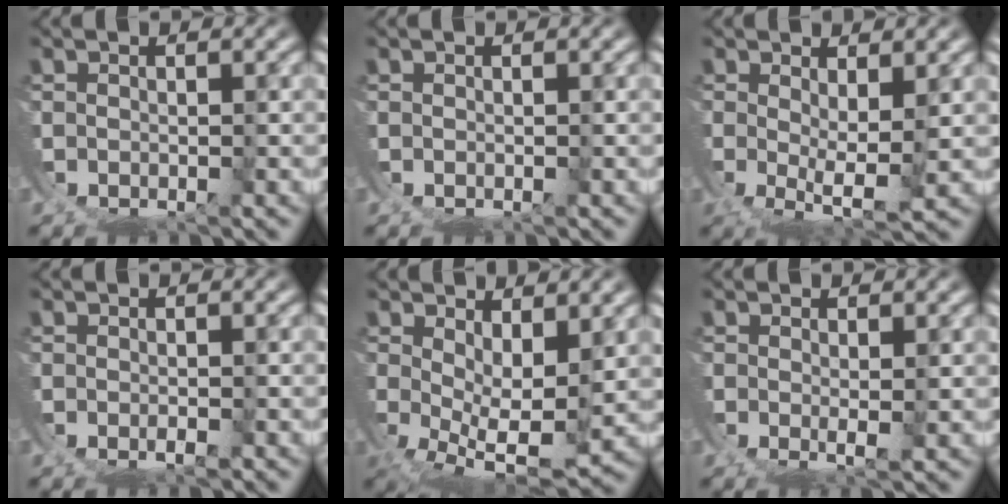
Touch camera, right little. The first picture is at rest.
{"total": 0.0}
{"total": 3.0, "force": [-0.3, 0.2, 3.0], "torque": [-0.056, -0.038, 0.011]}
{"total": 0.8, "force": [-0.4, -0.1, 0.7], "torque": [-0.010, -0.004, -0.003]}
{"total": 6.3, "force": [-2.7, 2.2, 5.3], "torque": [-0.088, -0.048, -0.017]}
{"total": 1.3, "force": [0.1, -0.5, 1.2], "torque": [-0.024, -0.016, 0.008]}